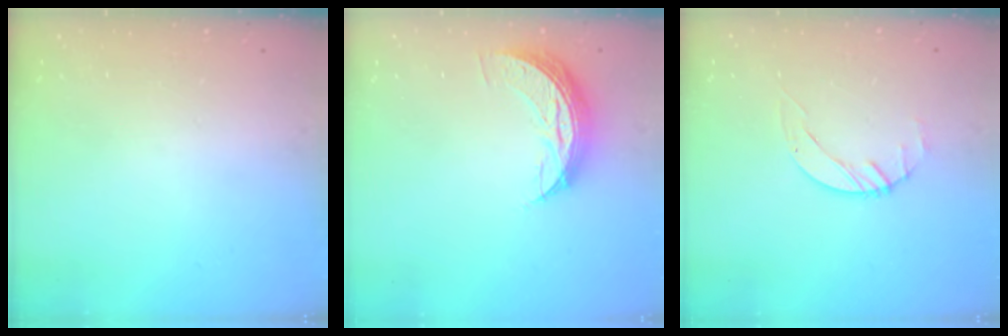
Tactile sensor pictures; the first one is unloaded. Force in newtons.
{"total": 7.6, "press": 7.6, "slide": 0.7}
{"total": 1.4, "press": 1.4, "slide": 0.2}